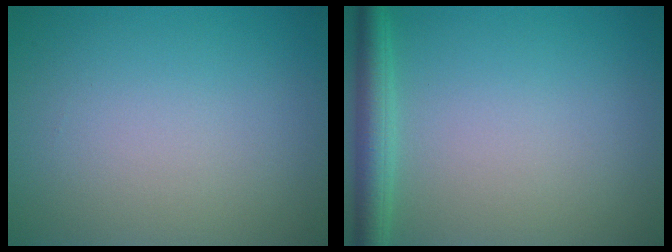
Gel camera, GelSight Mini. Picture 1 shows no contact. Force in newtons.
{"total": 3.1, "press": 3.1, "slide": 0.2}